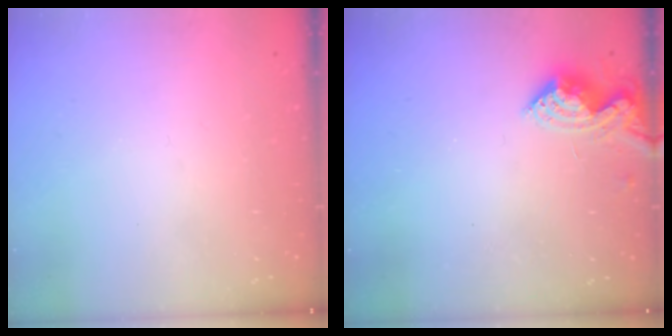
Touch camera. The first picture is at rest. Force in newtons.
{"total": 8.7, "press": 8.7, "slide": 0.3}